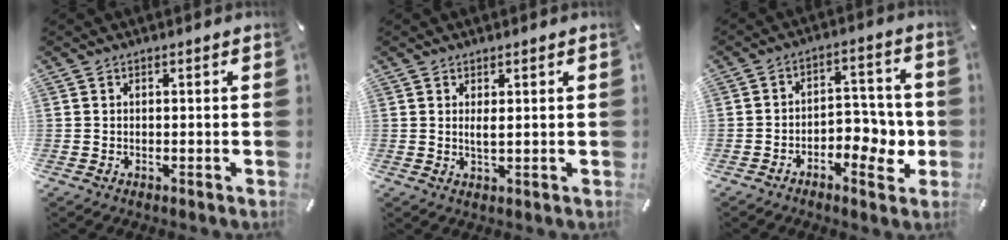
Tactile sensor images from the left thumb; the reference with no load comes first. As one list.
[{"total": 2.2, "force": [0.6, 0.4, 2.1], "torque": [-0.042, -0.001, 0.009]}, {"total": 8.1, "force": [-3.4, 4.9, 5.5], "torque": [-0.059, 0.012, -0.059]}]